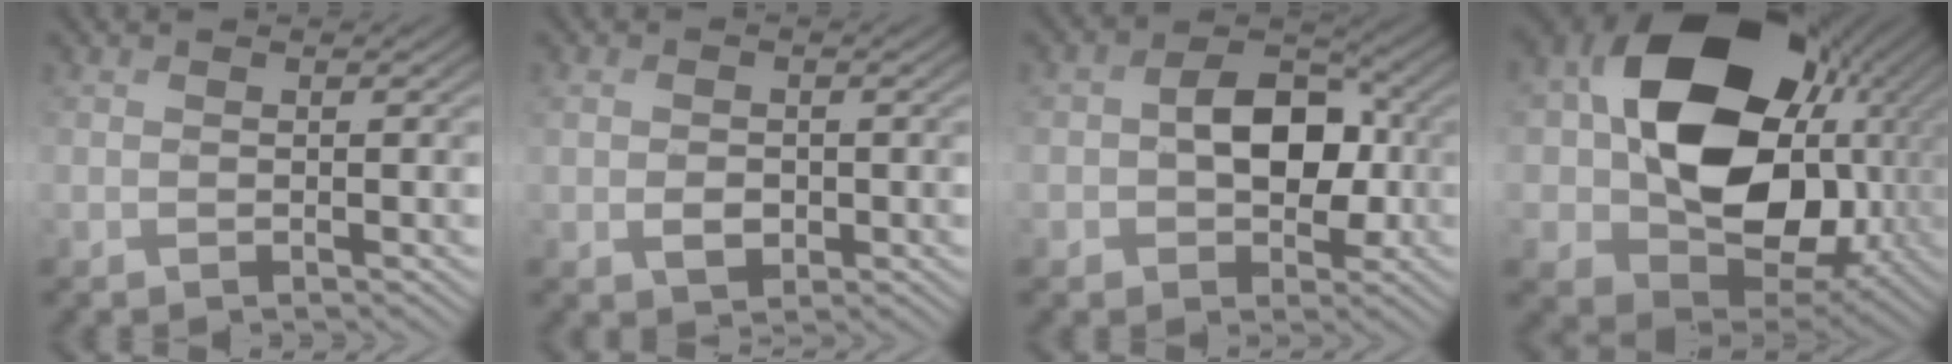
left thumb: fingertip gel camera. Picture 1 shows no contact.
{"total": 2.8, "force": [-0.3, 2.1, 1.8], "torque": [-0.041, -0.004, -0.005]}
{"total": 8.0, "force": [-0.3, 5.7, 5.6], "torque": [-0.087, 0.004, -0.012]}
{"total": 19.4, "force": [2.5, 15.1, 11.9], "torque": [-0.230, -0.030, 0.063]}